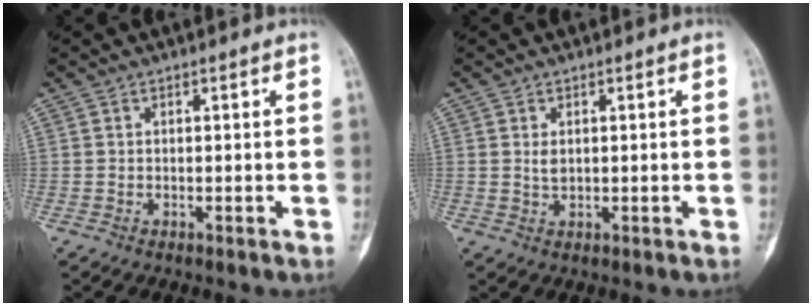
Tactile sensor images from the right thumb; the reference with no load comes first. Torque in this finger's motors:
{"motor_torque": [0.42, -0.07, -0.15, -0.63, 0.12]}